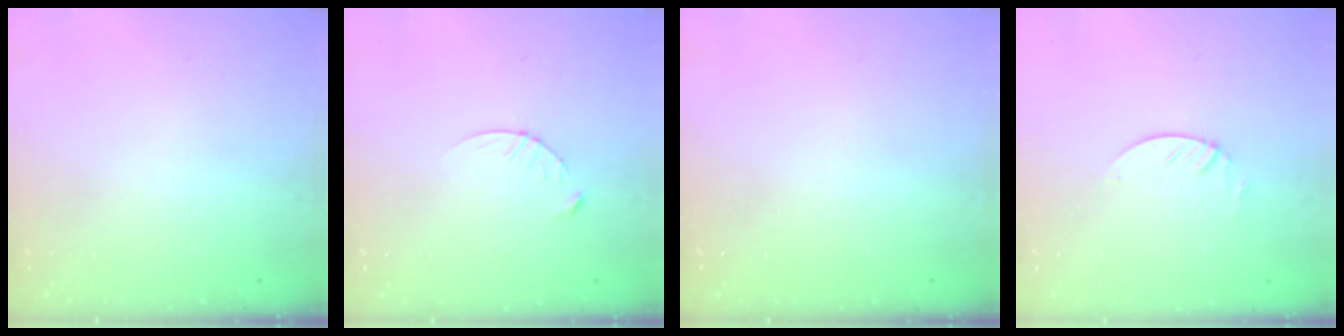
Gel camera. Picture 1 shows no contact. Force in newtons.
{"total": 3.9, "press": 3.8, "slide": 0.4}
{"total": 0.0}
{"total": 2.1, "press": 2.1, "slide": 0.2}